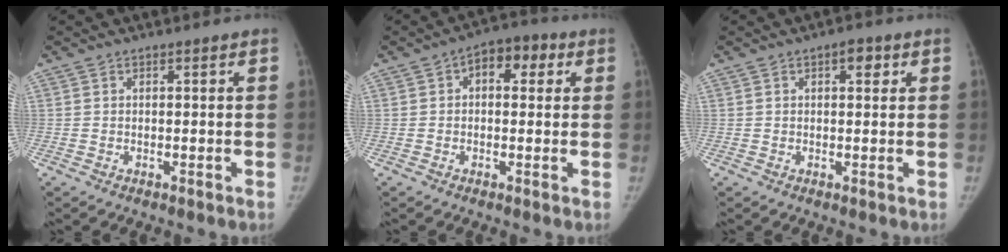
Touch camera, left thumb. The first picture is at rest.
{"total": 6.8, "force": [1.9, 4.2, 4.9], "torque": [-0.034, 0.016, 0.018]}
{"total": 2.5, "force": [1.1, 1.3, 1.9], "torque": [-0.012, 0.000, 0.011]}